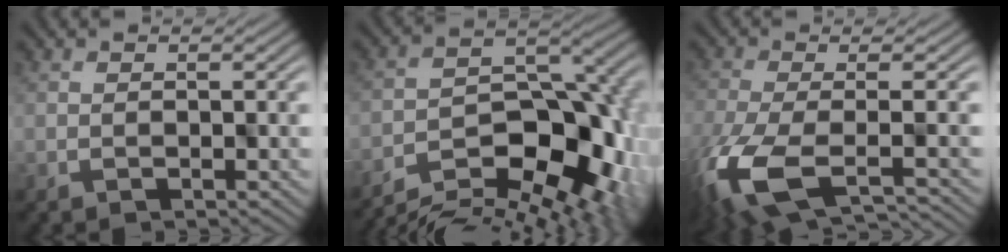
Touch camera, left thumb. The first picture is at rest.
{"total": 11.5, "force": [-5.9, 5.7, 8.0], "torque": [-0.149, -0.019, -0.100]}
{"total": 11.5, "force": [-6.3, 4.3, 8.7], "torque": [-0.207, -0.037, -0.110]}